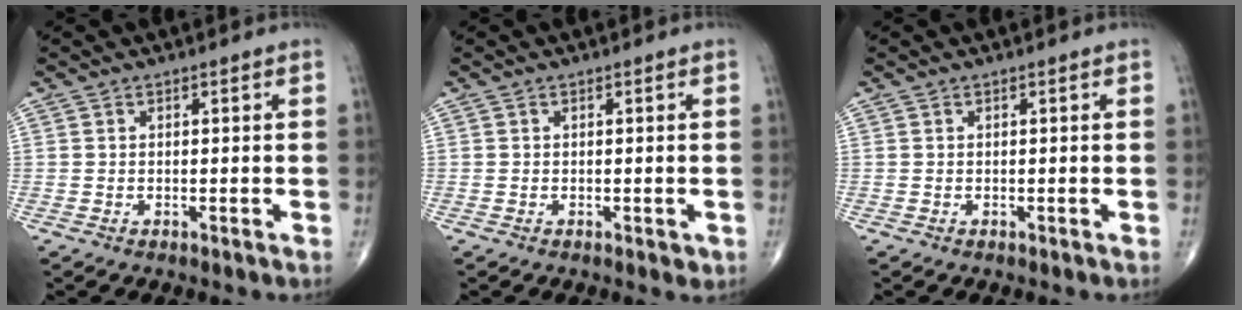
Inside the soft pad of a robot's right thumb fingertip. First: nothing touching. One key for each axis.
{"total": 1.1, "fx": -0.3, "fy": 0.6, "fz": 0.9, "tx": -0.005, "ty": -0.002, "tz": -0.003}
{"total": 0.0}